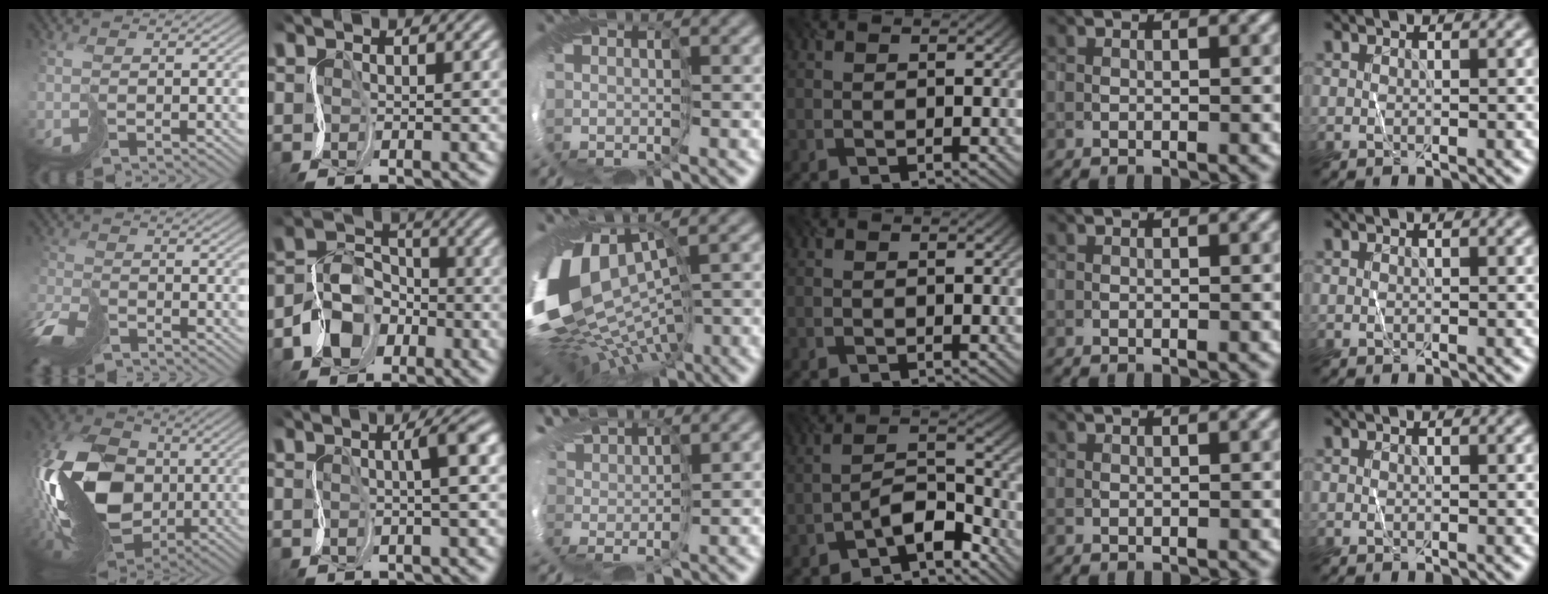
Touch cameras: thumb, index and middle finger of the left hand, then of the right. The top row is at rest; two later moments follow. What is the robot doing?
{"motion": "cut", "object": "receipt paper"}